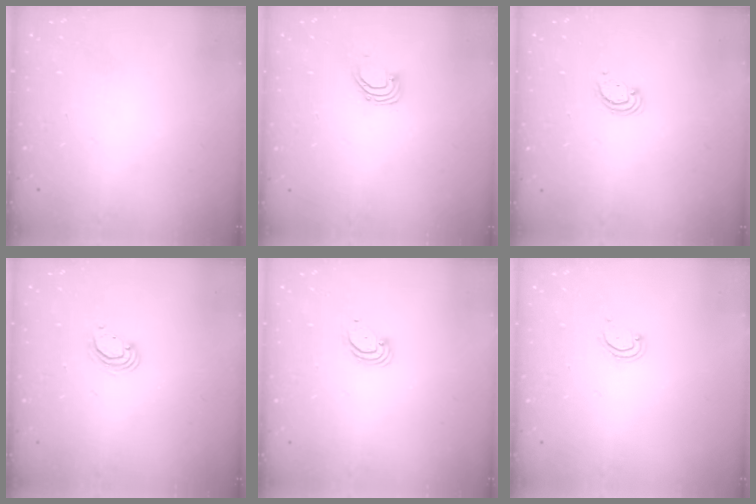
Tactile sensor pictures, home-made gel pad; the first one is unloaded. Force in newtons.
{"total": 2.7, "press": 2.7, "slide": 0.2}
{"total": 2.3, "press": 2.3, "slide": 0.2}
{"total": 4.1, "press": 4.1, "slide": 0.2}
{"total": 3.9, "press": 3.9, "slide": 0.2}
{"total": 4.0, "press": 3.9, "slide": 0.4}